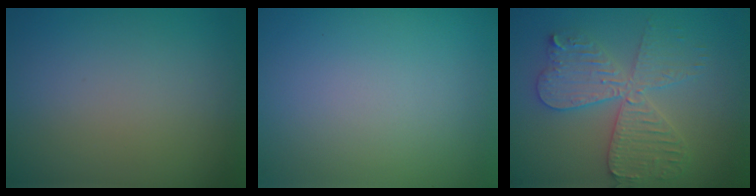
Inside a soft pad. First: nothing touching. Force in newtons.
{"total": 0.0}
{"total": 5.7, "press": 5.7, "slide": 0.9}